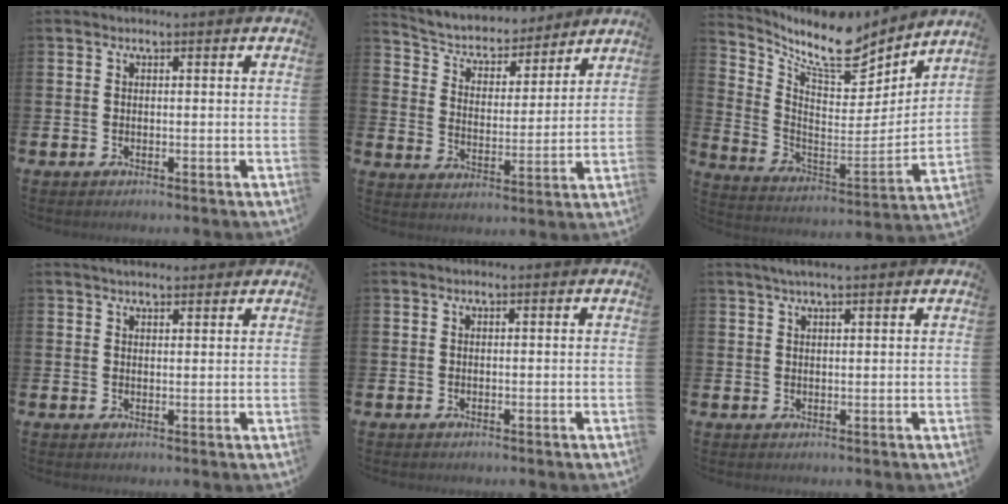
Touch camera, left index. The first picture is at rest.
{"total": 5.4, "force": [5.0, 2.0, 0.8], "torque": [-0.053, -0.037, 0.082]}
{"total": 11.2, "force": [9.6, 3.0, 5.0], "torque": [-0.123, -0.068, 0.159]}
{"total": 2.6, "force": [2.4, 0.6, 0.5], "torque": [-0.007, -0.006, 0.042]}
{"total": 0.0}
{"total": 2.5, "force": [1.9, 0.3, 1.6], "torque": [-0.025, 0.000, 0.032]}